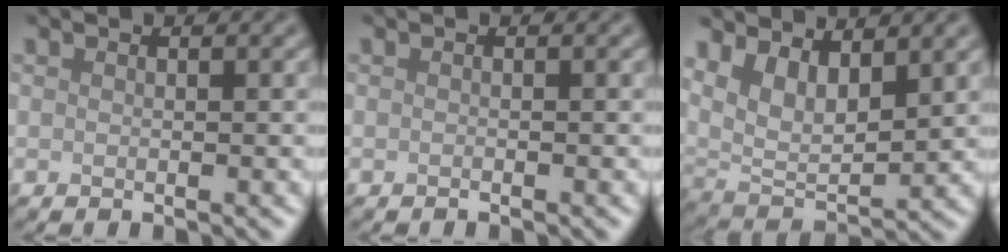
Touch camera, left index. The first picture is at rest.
{"total": 0.0}
{"total": 5.7, "force": [2.9, 3.0, 3.9], "torque": [-0.077, -0.014, 0.054]}